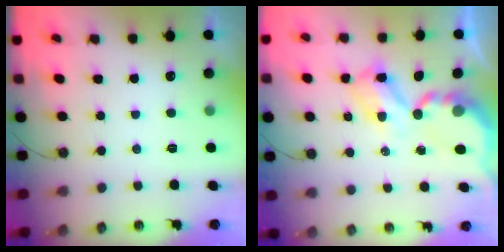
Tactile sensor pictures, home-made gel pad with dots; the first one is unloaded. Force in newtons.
{"total": 8.0, "press": 8.0, "slide": 0.4}